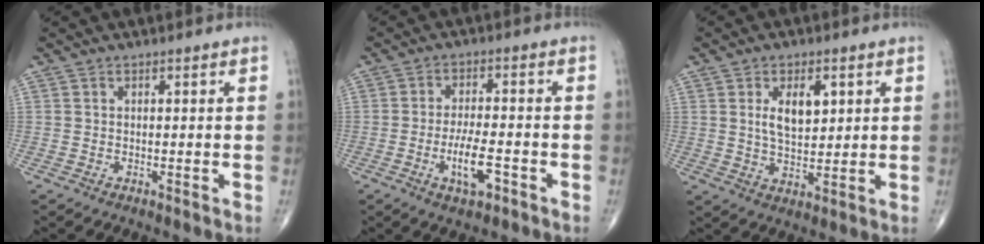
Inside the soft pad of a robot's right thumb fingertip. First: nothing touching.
{"total": 6.8, "force": [-2.8, 2.3, 5.8], "torque": [-0.101, 0.008, -0.048]}
{"total": 7.4, "force": [2.2, 3.9, 5.9], "torque": [-0.083, -0.015, 0.043]}